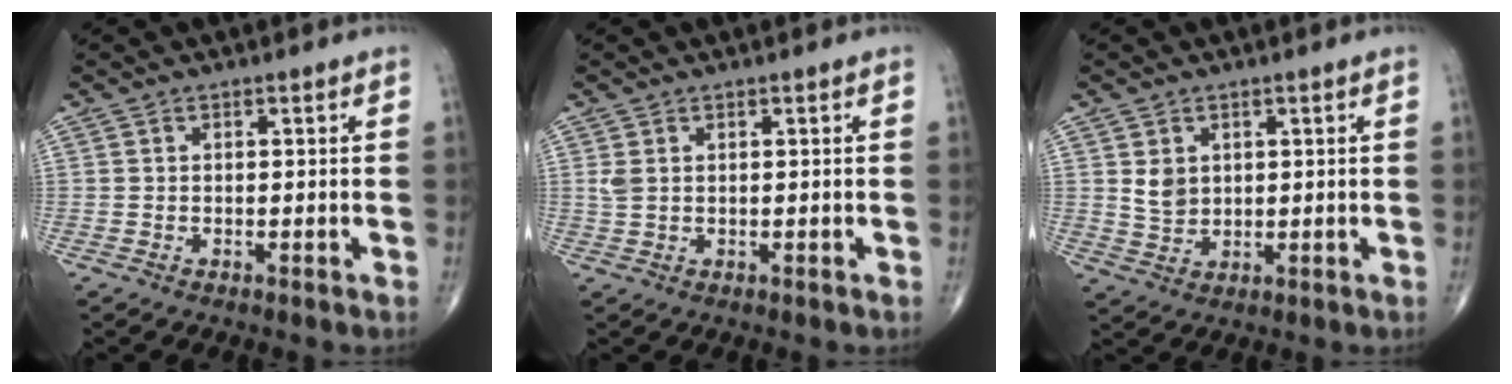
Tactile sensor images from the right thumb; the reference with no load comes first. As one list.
[{"total": 1.6, "force": [0.6, 0.9, 1.2], "torque": [-0.030, 0.008, 0.019]}, {"total": 4.1, "force": [1.2, 3.2, 2.2], "torque": [-0.027, -0.013, 0.031]}]